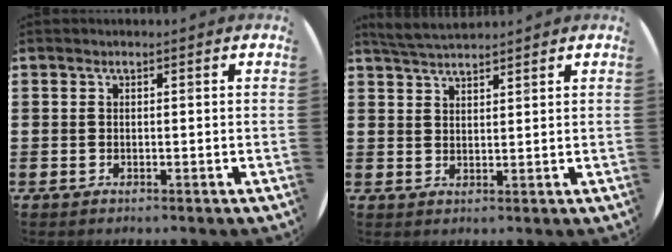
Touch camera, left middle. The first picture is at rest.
{"total": 3.5, "force": [3.4, 0.3, 0.8], "torque": [-0.024, -0.006, 0.065]}